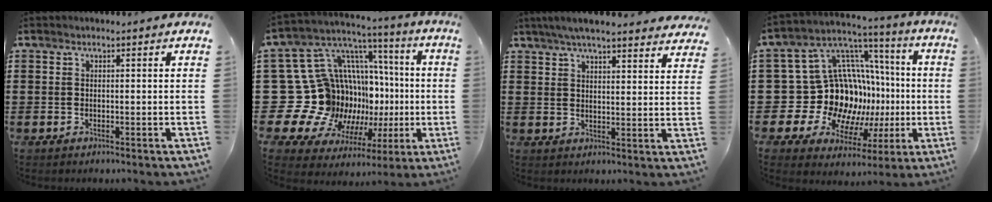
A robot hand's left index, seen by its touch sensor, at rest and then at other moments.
{"total": 20.1, "force": [-1.9, 17.5, 9.6], "torque": [-0.207, -0.051, 0.025]}
{"total": 5.3, "force": [4.8, 0.2, 2.2], "torque": [-0.056, -0.013, 0.088]}
{"total": 16.8, "force": [-1.3, 15.0, 7.4], "torque": [-0.171, -0.041, 0.015]}